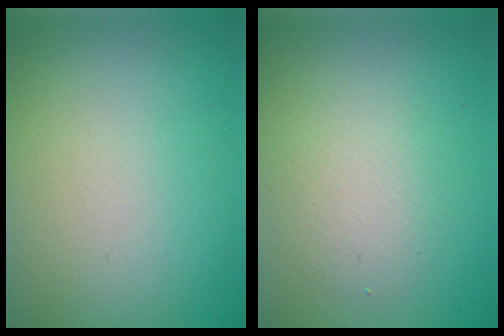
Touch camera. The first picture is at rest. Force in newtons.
{"total": 2.3, "press": 2.3, "slide": 0.0}